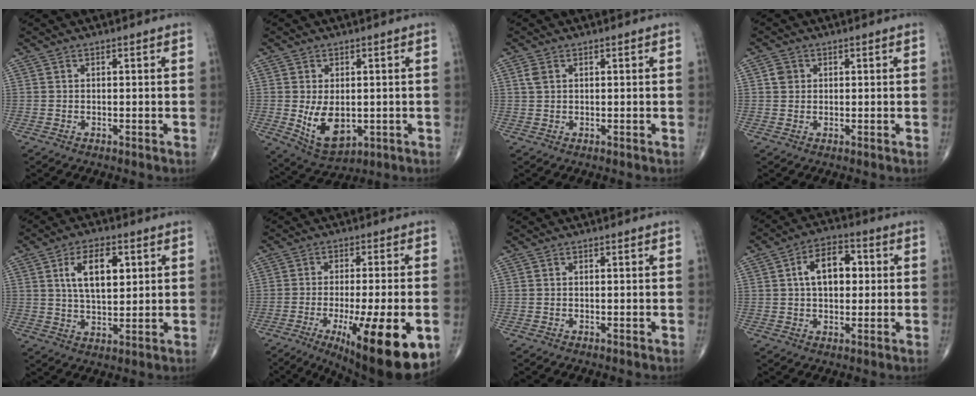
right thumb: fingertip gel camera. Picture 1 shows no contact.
{"total": 9.1, "force": [-1.0, 5.5, 7.2], "torque": [-0.107, -0.015, 0.002]}
{"total": 1.6, "force": [0.6, 1.0, 1.1], "torque": [-0.027, 0.006, 0.017]}
{"total": 2.1, "force": [0.5, 1.8, 0.8], "torque": [-0.007, 0.000, 0.007]}
{"total": 10.0, "force": [3.0, 5.1, 8.1], "torque": [-0.122, -0.009, 0.055]}
{"total": 20.7, "force": [-7.7, 5.2, 18.5], "torque": [-0.235, -0.013, -0.101]}
{"total": 0.0}
{"total": 9.7, "force": [1.5, 5.9, 7.5], "torque": [-0.103, 0.017, 0.019]}